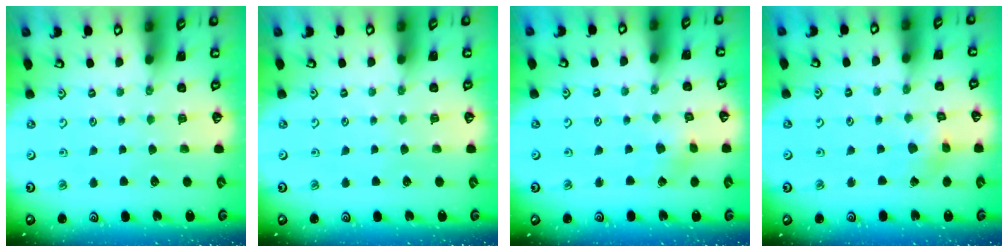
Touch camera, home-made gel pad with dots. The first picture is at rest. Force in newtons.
{"total": 0.0}
{"total": 2.7, "press": 2.6, "slide": 0.3}
{"total": 2.6, "press": 2.6, "slide": 0.1}